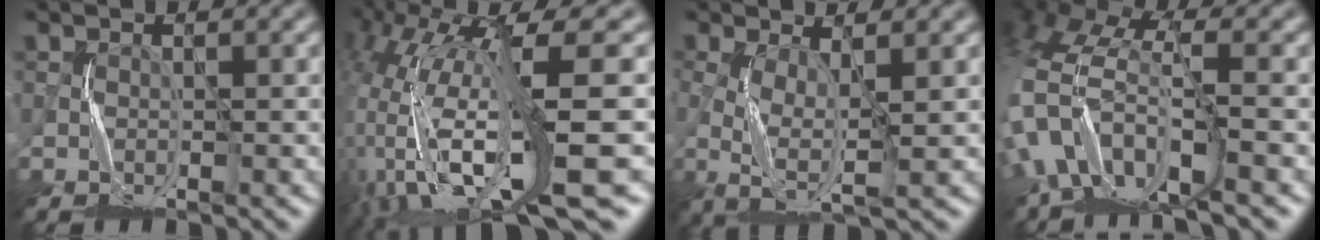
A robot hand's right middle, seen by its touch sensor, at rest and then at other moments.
{"total": 14.7, "force": [-3.2, 2.5, 14.2], "torque": [-0.256, 0.007, -0.038]}
{"total": 3.3, "force": [-0.2, 0.9, 3.1], "torque": [-0.073, -0.006, -0.004]}
{"total": 9.9, "force": [-3.5, 5.0, 7.8], "torque": [-0.172, 0.006, -0.076]}